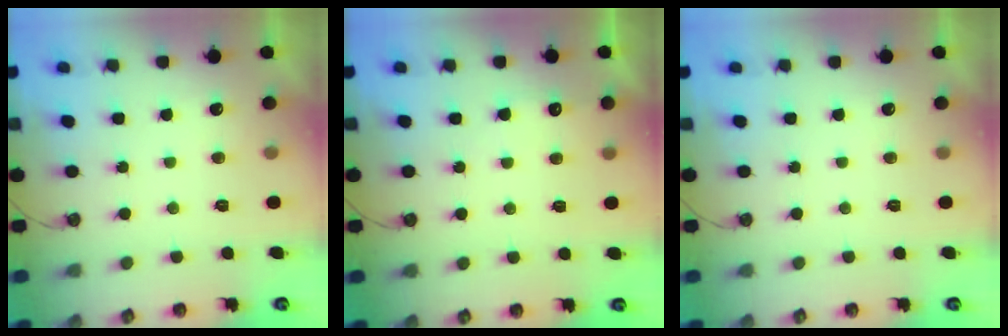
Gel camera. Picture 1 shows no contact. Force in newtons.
{"total": 5.4, "press": 5.4, "slide": 0.6}
{"total": 0.0}